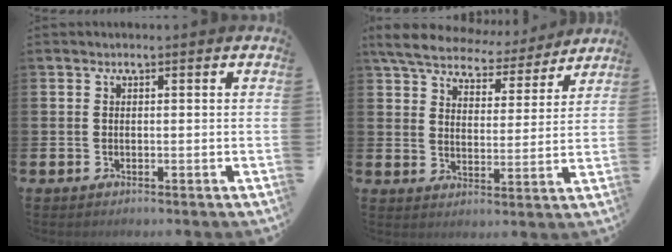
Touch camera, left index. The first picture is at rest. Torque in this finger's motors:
{"motor_torque": [1.20, -0.94, 0.40, 0.16]}